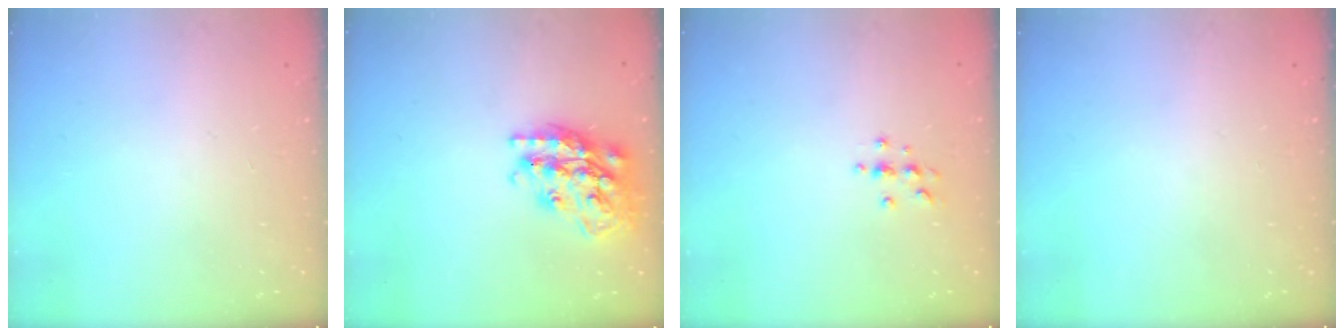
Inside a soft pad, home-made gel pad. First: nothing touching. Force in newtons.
{"total": 22.6, "press": 22.5, "slide": 1.7}
{"total": 3.7, "press": 3.6, "slide": 0.5}
{"total": 0.0}